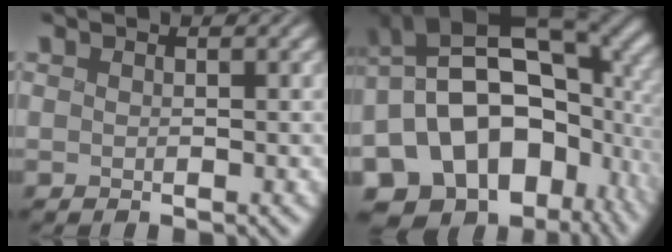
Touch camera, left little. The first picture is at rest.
{"total": 19.9, "force": [-5.0, 14.2, 13.1], "torque": [-0.216, -0.005, -0.056]}